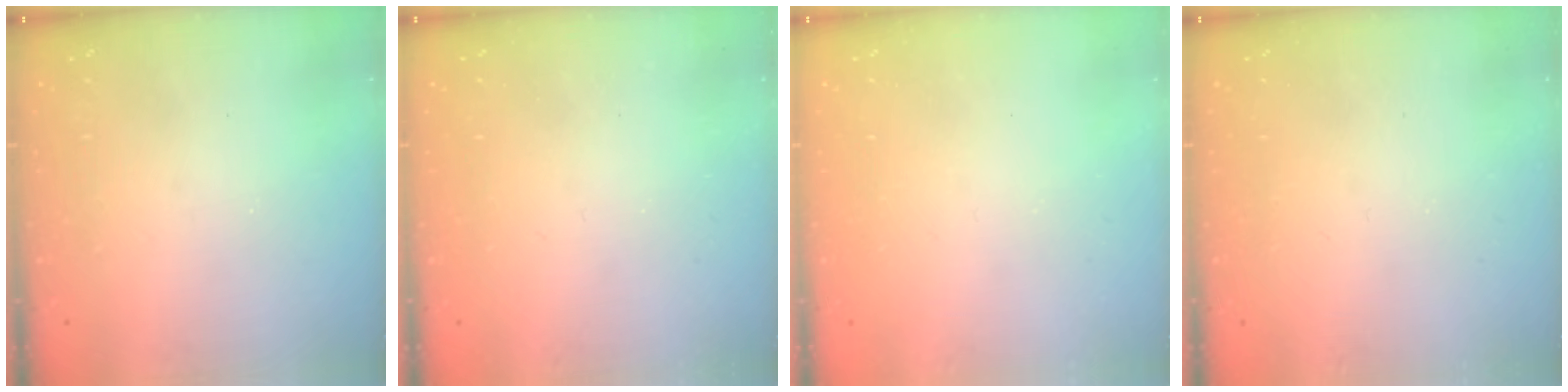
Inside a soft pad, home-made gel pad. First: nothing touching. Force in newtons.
{"total": 0.0}
{"total": 0.0}
{"total": 0.0}